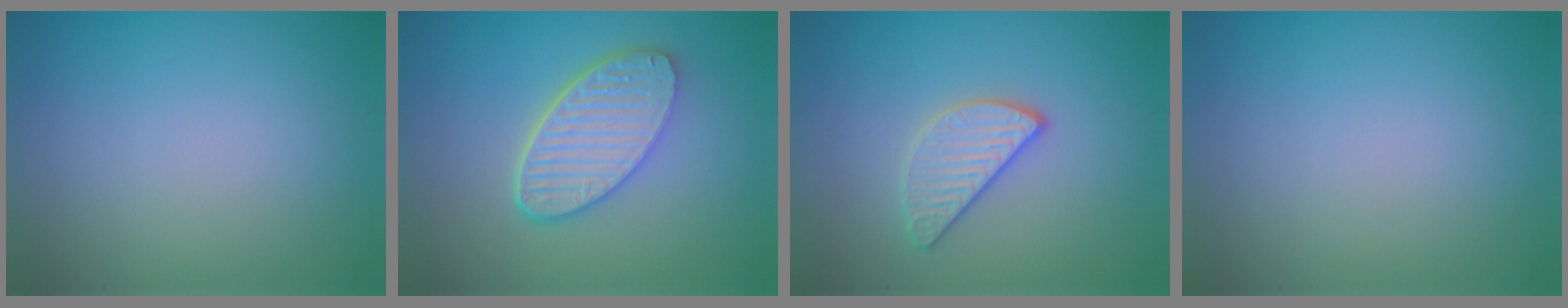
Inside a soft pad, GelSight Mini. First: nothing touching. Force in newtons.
{"total": 5.7, "press": 4.5, "slide": 3.5}
{"total": 2.6, "press": 2.5, "slide": 0.8}
{"total": 0.0}